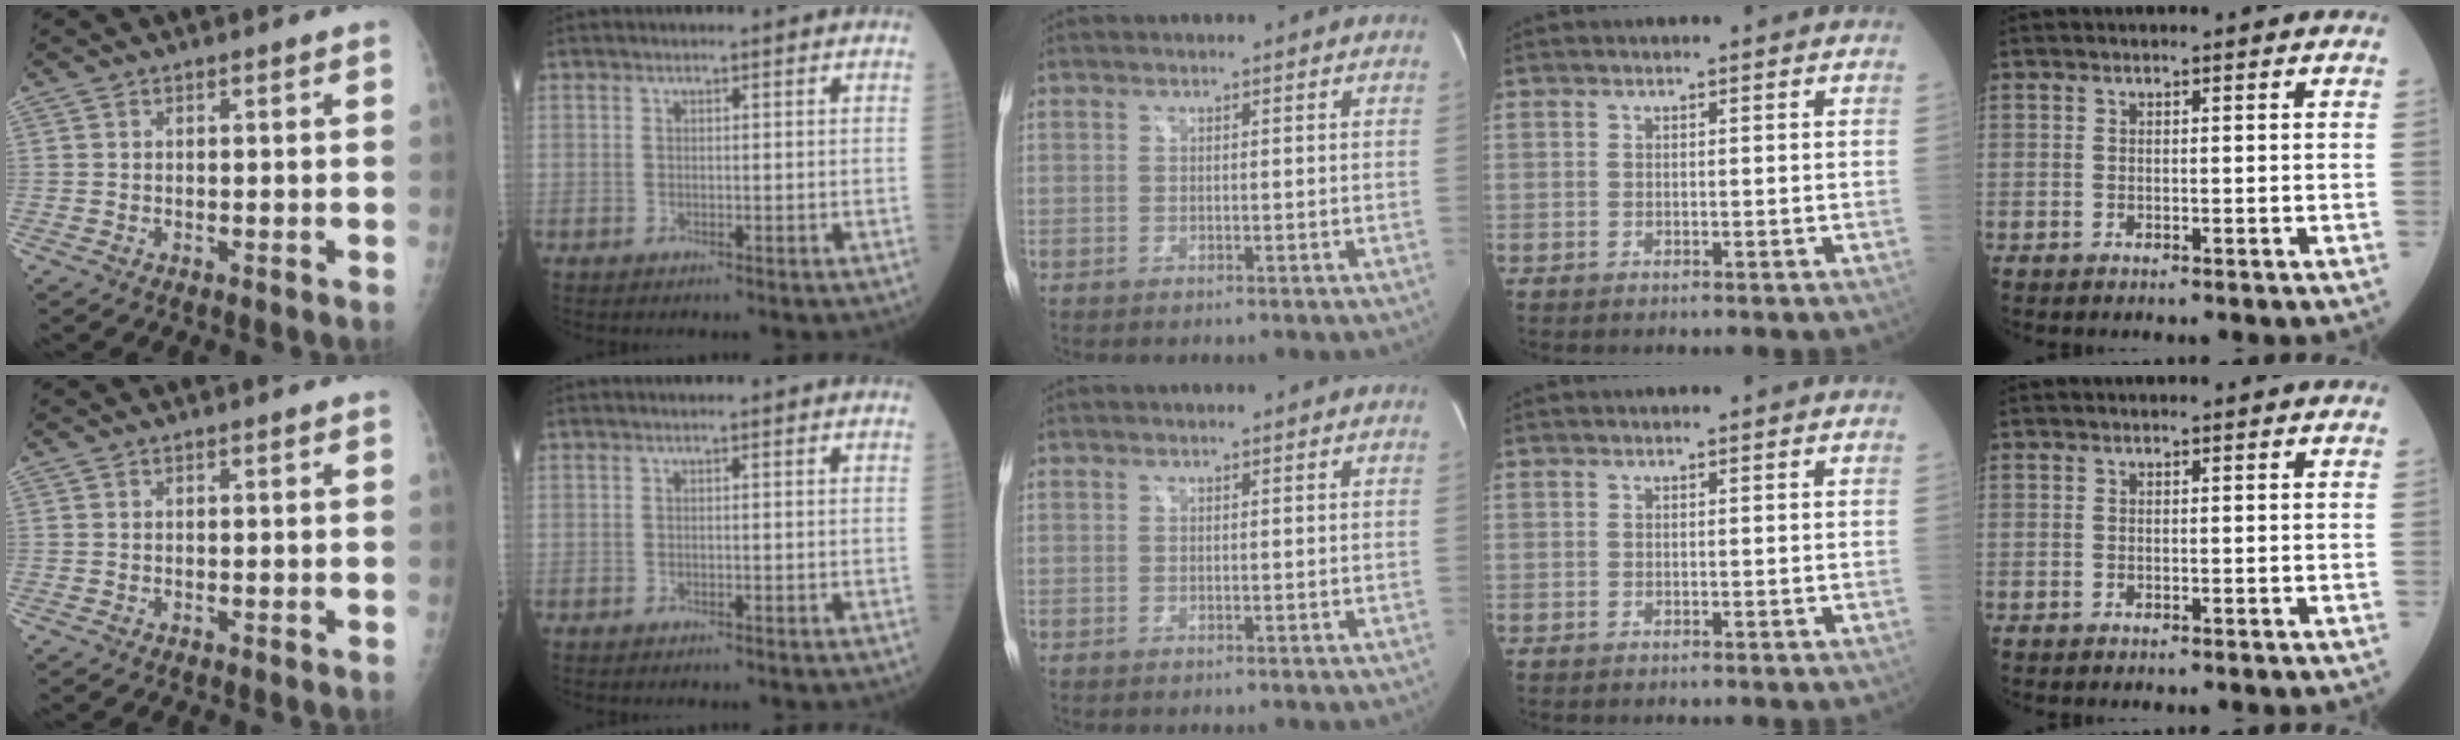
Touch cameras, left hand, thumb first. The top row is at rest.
{}